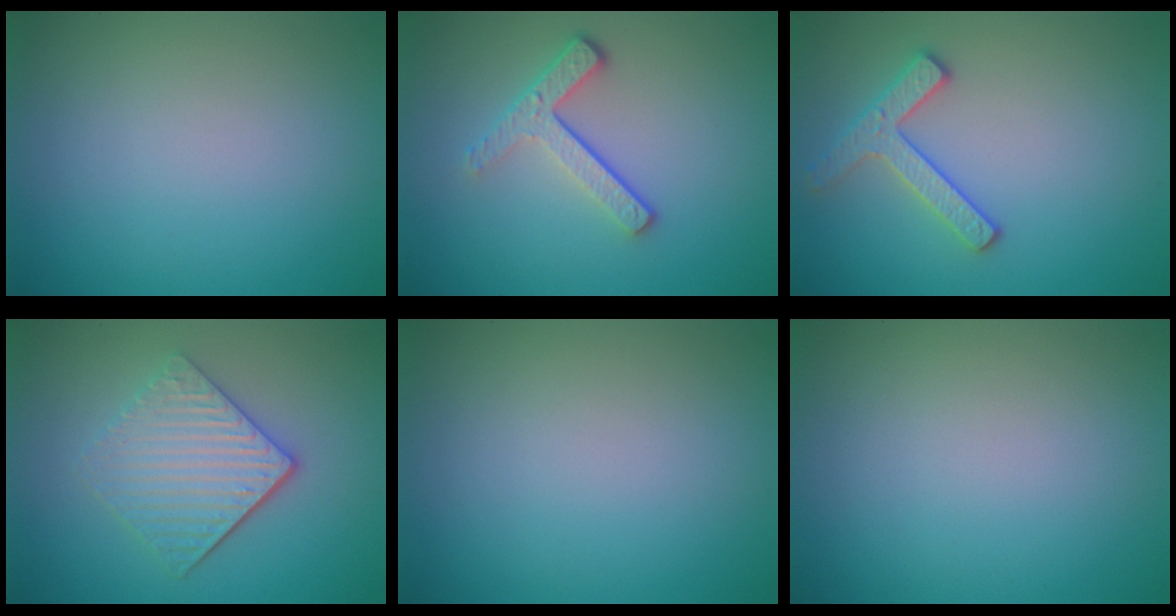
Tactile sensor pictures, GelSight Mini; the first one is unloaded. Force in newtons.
{"total": 3.6, "press": 2.6, "slide": 2.5}
{"total": 2.5, "press": 2.5, "slide": 0.4}
{"total": 4.7, "press": 3.6, "slide": 3.0}
{"total": 0.0}
{"total": 0.0}